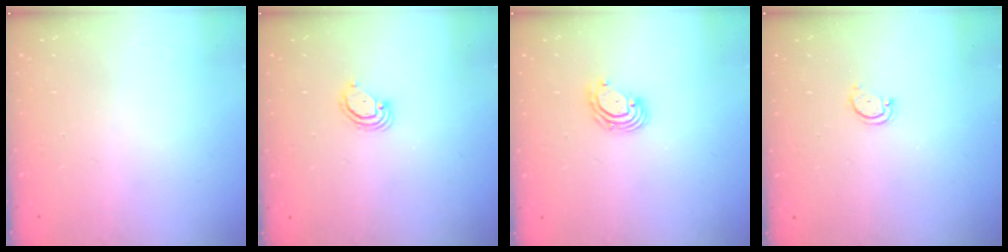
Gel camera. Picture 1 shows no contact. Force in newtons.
{"total": 2.9, "press": 2.9, "slide": 0.3}
{"total": 5.1, "press": 5.0, "slide": 0.6}
{"total": 2.9, "press": 2.9, "slide": 0.4}